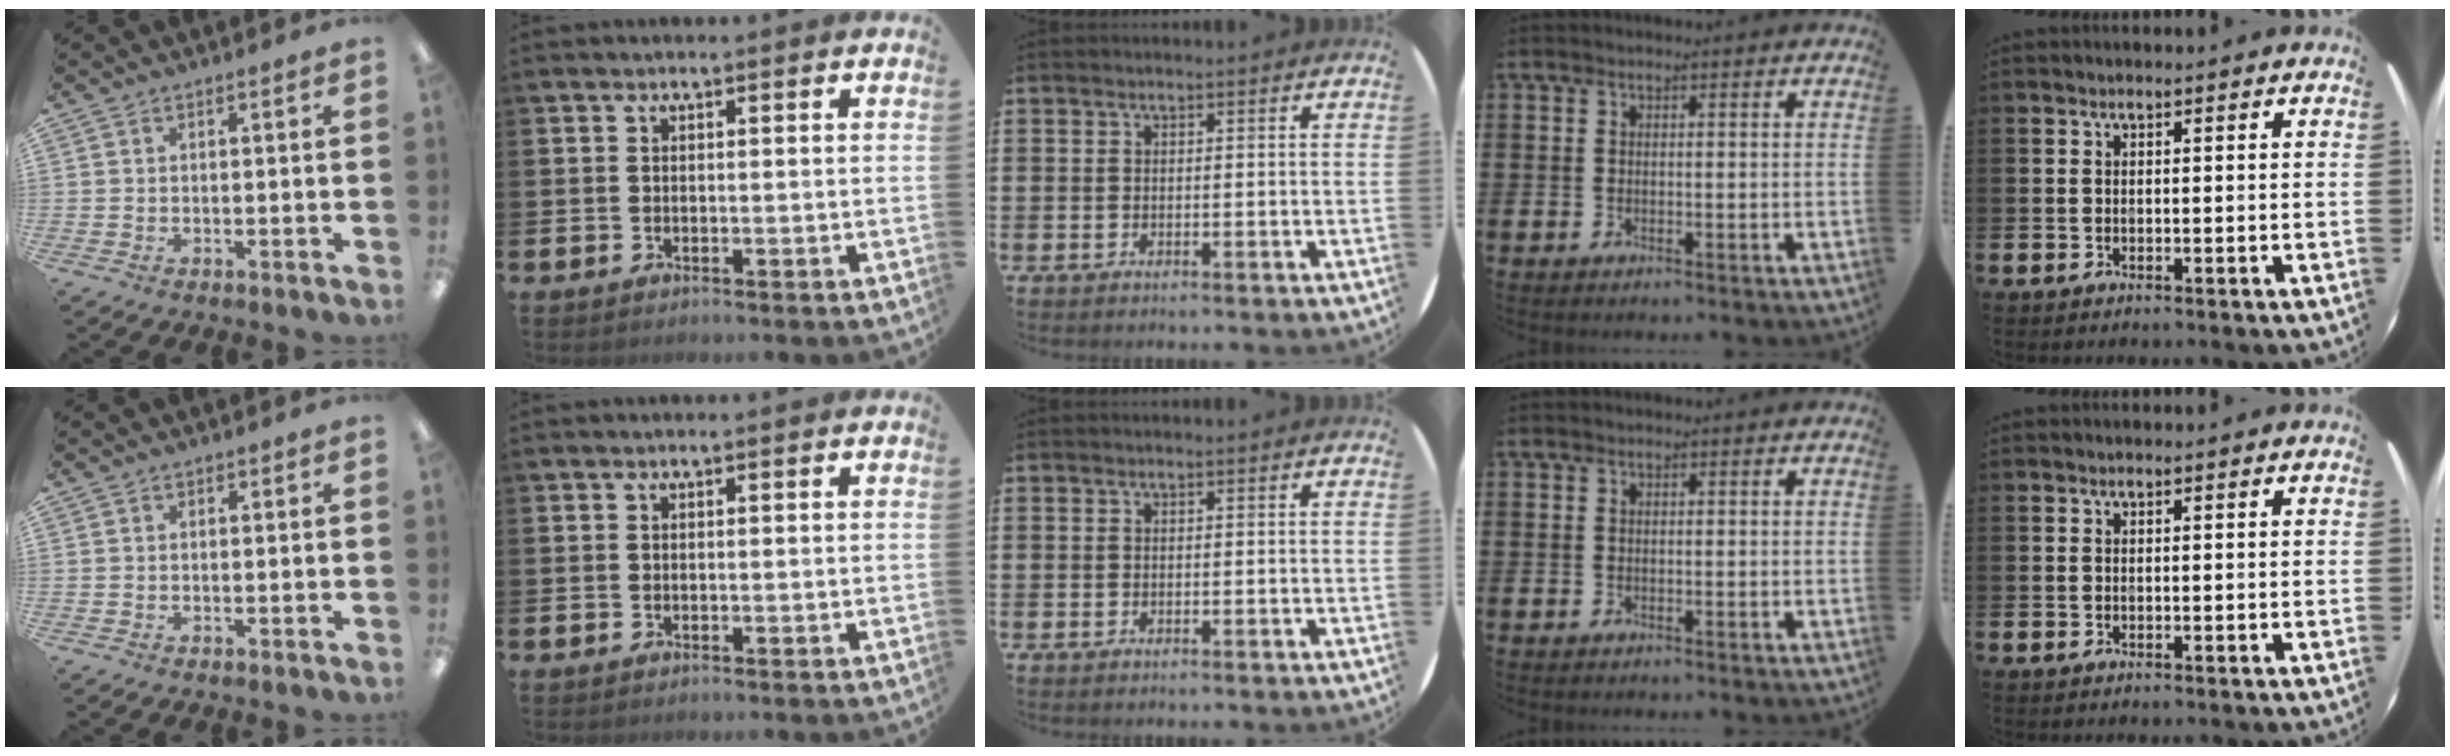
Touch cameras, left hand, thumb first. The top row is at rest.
{}